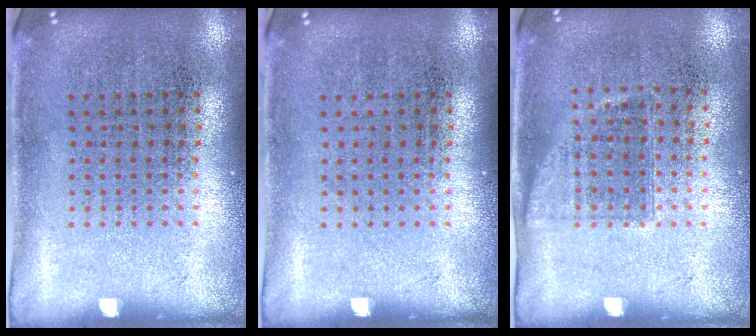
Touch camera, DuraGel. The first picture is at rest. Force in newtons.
{"total": 0.0}
{"total": 0.9, "press": 0.8, "slide": 0.5}